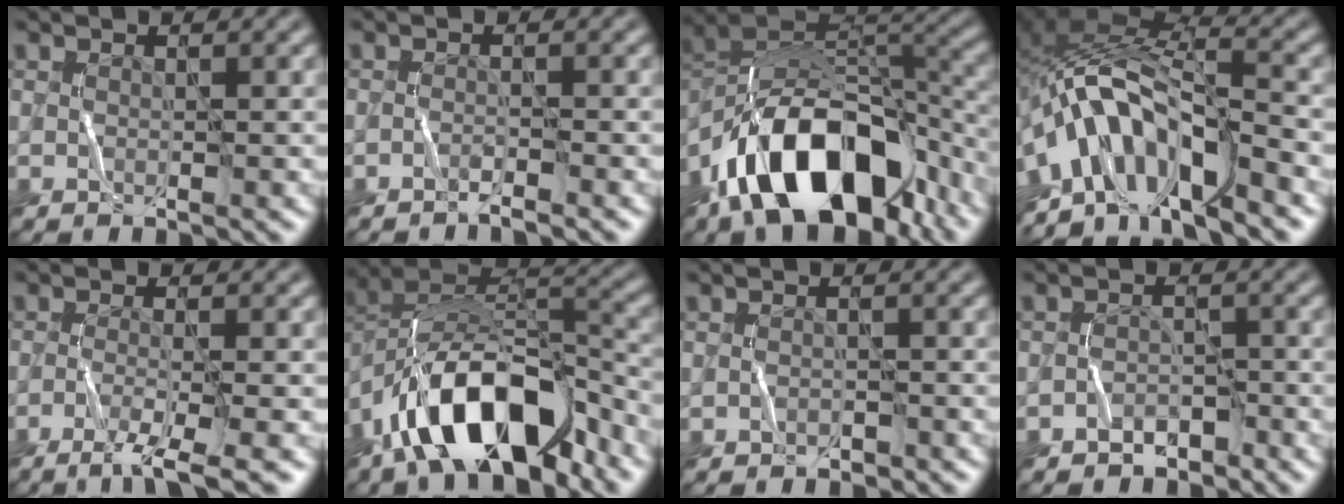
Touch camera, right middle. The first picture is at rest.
{"total": 1.4, "force": [-1.3, 0.1, 0.7], "torque": [-0.008, 0.007, -0.029]}
{"total": 14.3, "force": [-7.9, 7.7, 9.0], "torque": [-0.147, 0.008, -0.142]}
{"total": 8.7, "force": [-5.2, 3.4, 6.0], "torque": [-0.090, 0.019, -0.101]}
{"total": 4.6, "force": [-2.9, 0.8, 3.5], "torque": [-0.051, 0.006, -0.057]}
{"total": 11.4, "force": [-6.9, 5.0, 7.6], "torque": [-0.131, 0.016, -0.130]}
{"total": 0.7, "force": [-0.6, 0.2, -0.2], "torque": [0.006, 0.007, -0.009]}
{"total": 1.6, "force": [-1.4, 0.8, -0.1], "torque": [0.005, 0.015, -0.025]}